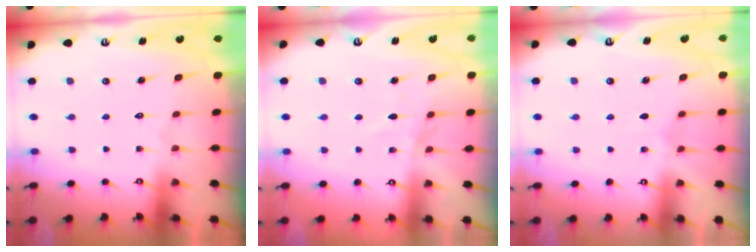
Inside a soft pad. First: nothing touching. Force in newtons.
{"total": 2.9, "press": 2.8, "slide": 0.4}
{"total": 2.9, "press": 2.9, "slide": 0.4}